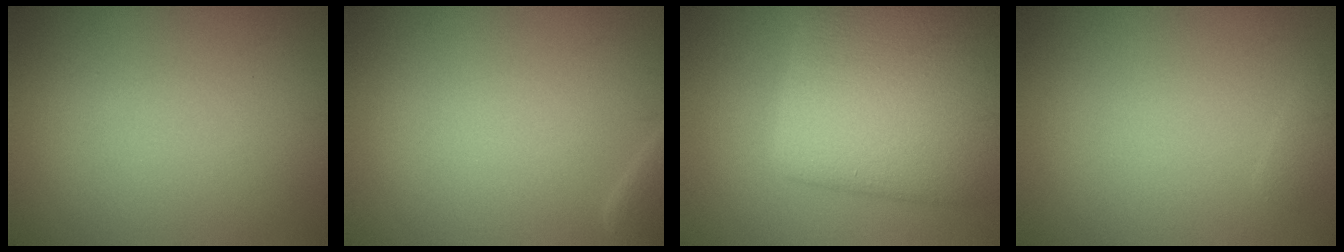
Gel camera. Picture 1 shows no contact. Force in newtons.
{"total": 1.9, "press": 1.9, "slide": 0.3}
{"total": 10.5, "press": 10.5, "slide": 0.4}
{"total": 0.6, "press": 0.6, "slide": 0.1}